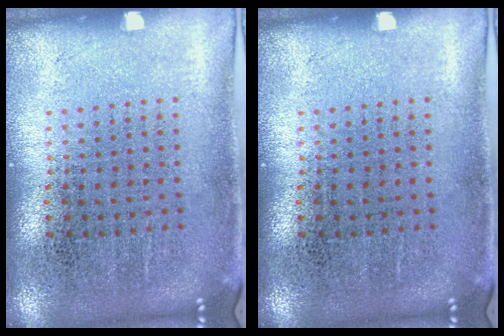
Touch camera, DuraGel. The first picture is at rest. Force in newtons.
{"total": 0.0}